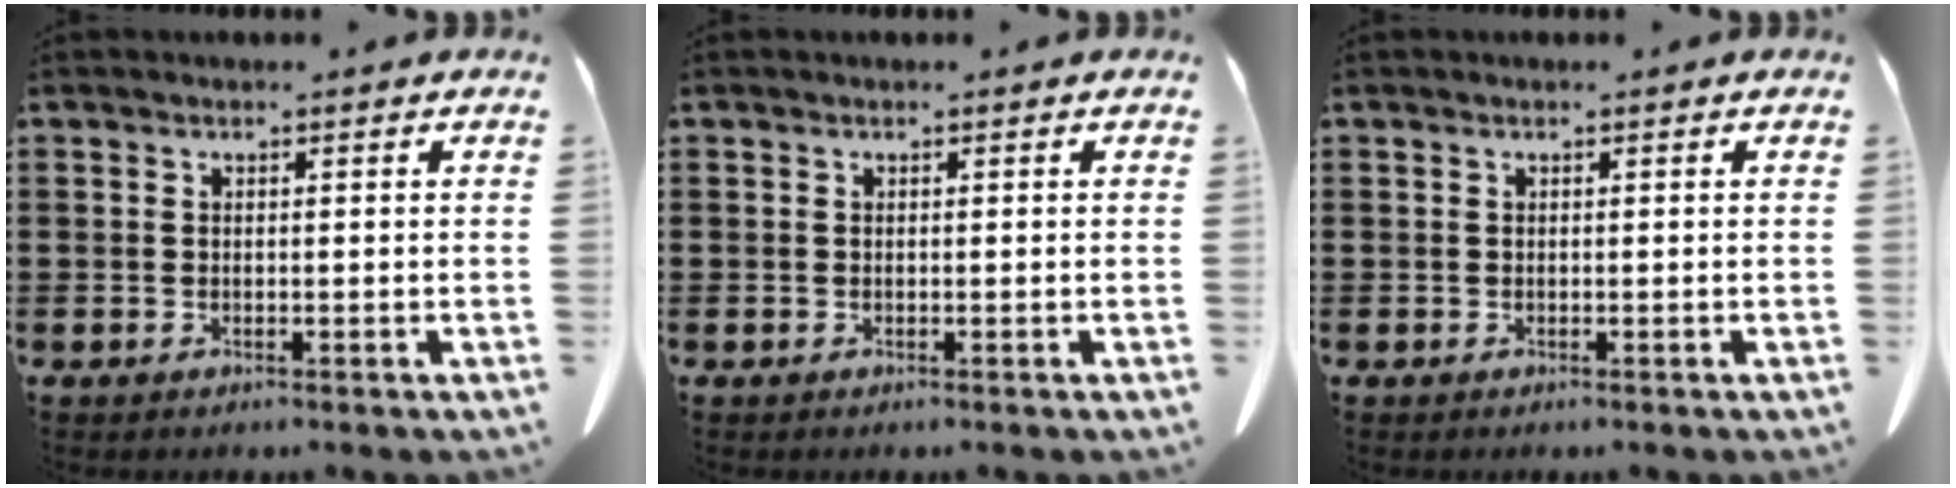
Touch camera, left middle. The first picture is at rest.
{"total": 0.0}
{"total": 0.0}